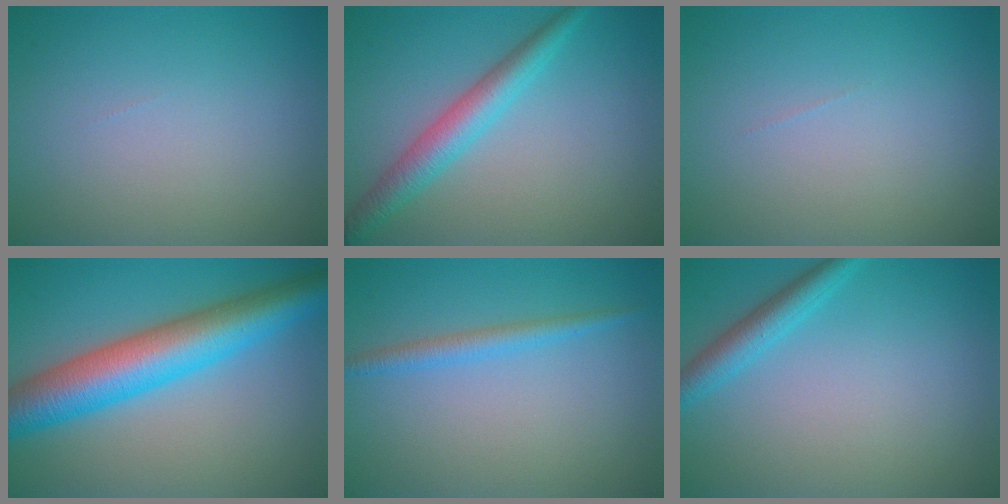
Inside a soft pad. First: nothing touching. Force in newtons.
{"total": 3.7, "press": 3.7, "slide": 0.1}
{"total": 0.0}
{"total": 9.2, "press": 9.2, "slide": 0.2}
{"total": 1.9, "press": 1.9, "slide": 0.1}
{"total": 2.7, "press": 2.7, "slide": 0.2}